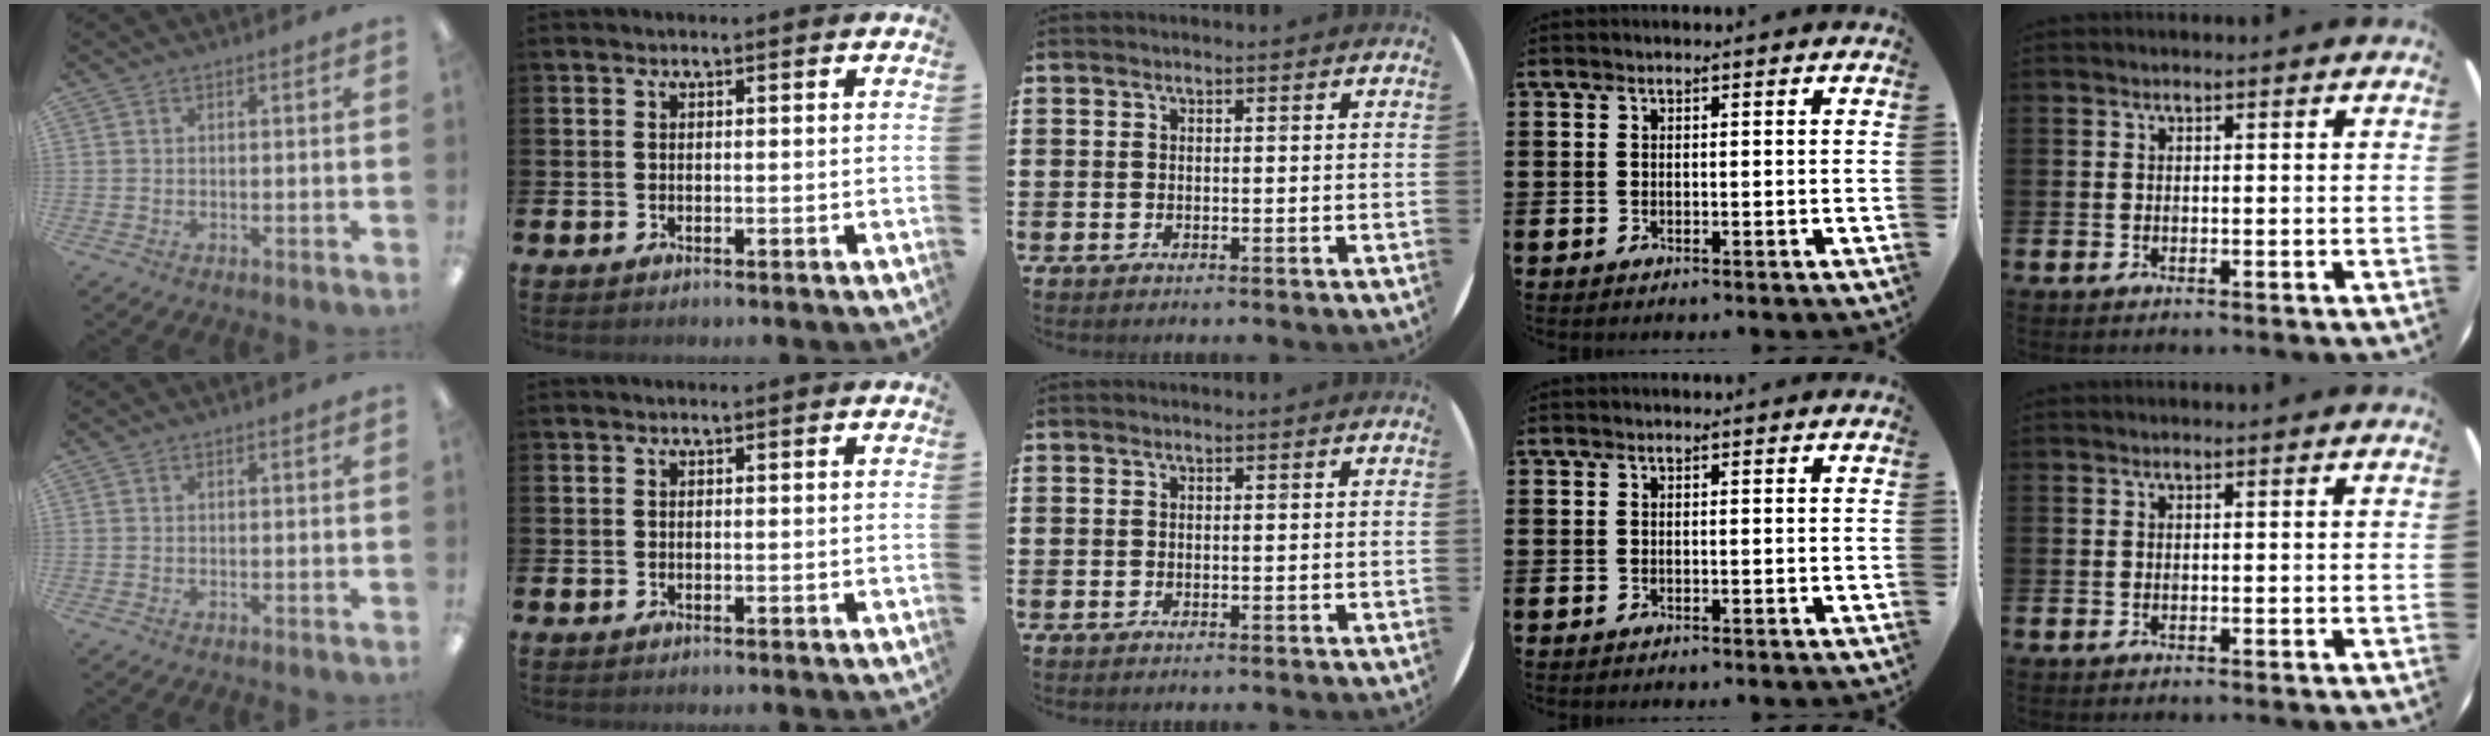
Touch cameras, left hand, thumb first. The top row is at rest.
{}